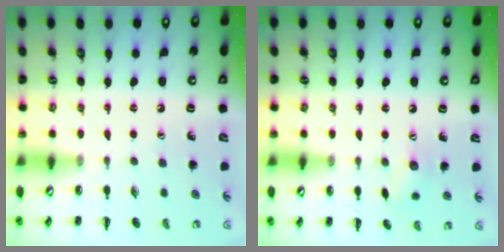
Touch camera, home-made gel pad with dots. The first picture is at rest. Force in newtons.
{"total": 6.7, "press": 6.5, "slide": 1.4}